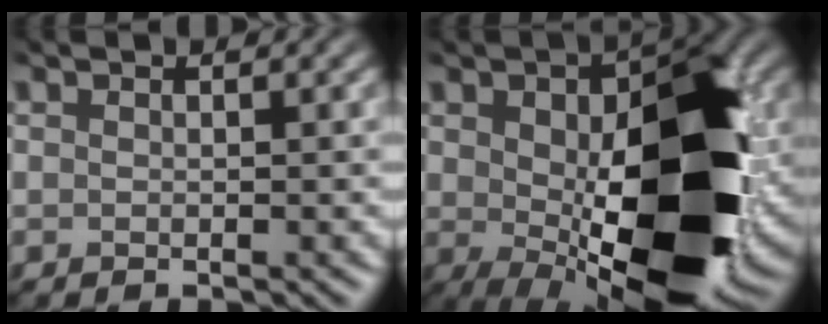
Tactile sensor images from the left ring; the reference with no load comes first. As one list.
[{"total": 15.9, "force": [-1.2, 8.0, 13.8], "torque": [-0.198, -0.024, -0.010]}]